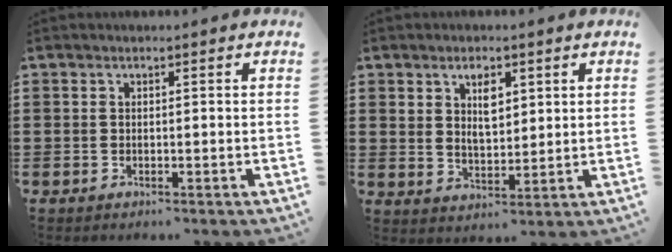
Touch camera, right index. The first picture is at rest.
{"total": 4.4, "force": [2.0, 2.2, 3.2], "torque": [-0.056, 0.002, 0.030]}